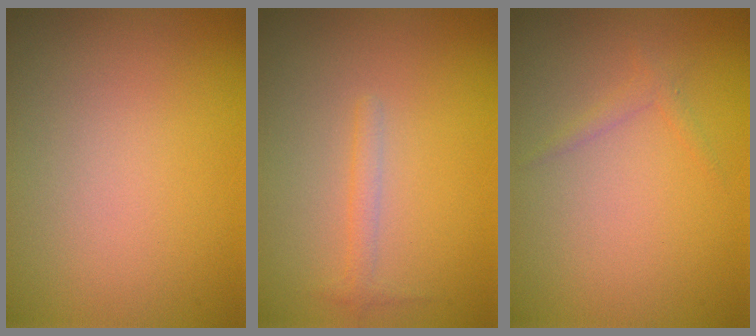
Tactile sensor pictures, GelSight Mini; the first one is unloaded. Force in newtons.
{"total": 1.1, "press": 1.1, "slide": 0.0}
{"total": 0.9, "press": 0.9, "slide": 0.0}